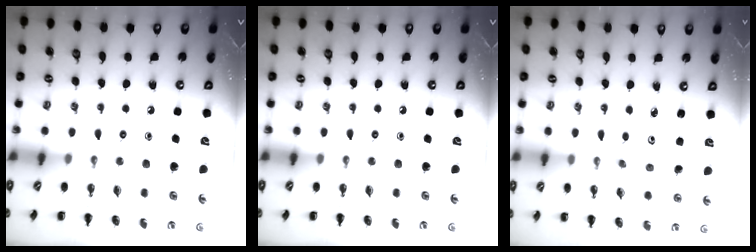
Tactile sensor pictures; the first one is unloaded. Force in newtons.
{"total": 0.0}
{"total": 1.5, "press": 1.5, "slide": 0.3}